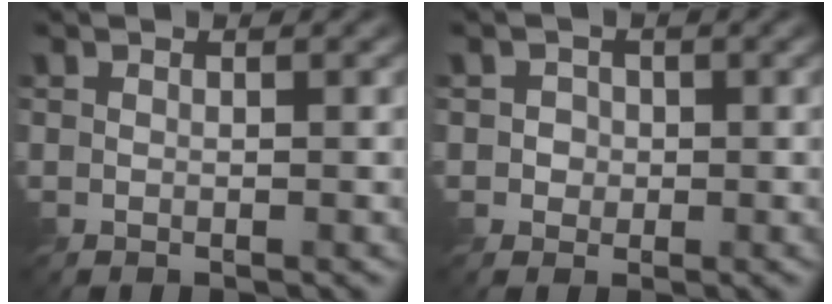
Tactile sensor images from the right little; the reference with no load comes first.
{"total": 1.9, "force": [0.2, 1.7, 0.6], "torque": [-0.009, 0.004, 0.005]}